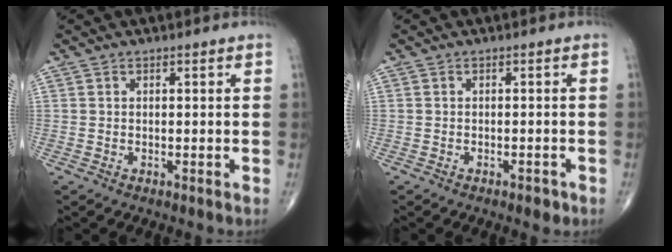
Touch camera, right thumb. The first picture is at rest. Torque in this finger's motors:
{"motor_torque": [0.20, -0.01, -0.17, -0.08, 0.06]}